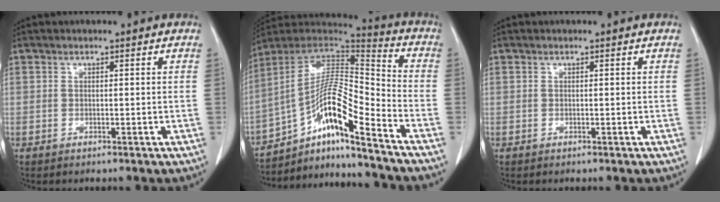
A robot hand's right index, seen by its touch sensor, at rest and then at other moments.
{"total": 15.9, "force": [-9.6, 1.4, 12.6], "torque": [-0.227, 0.019, -0.164]}
{"total": 0.0}